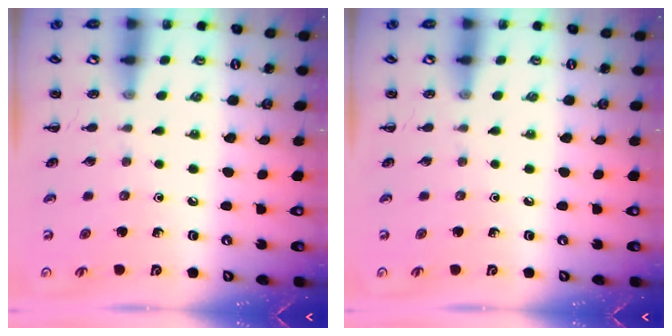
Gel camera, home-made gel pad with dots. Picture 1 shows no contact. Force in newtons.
{"total": 0.0}